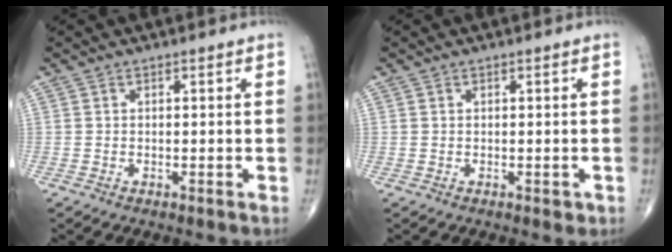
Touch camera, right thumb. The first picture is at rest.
{"total": 0.9, "force": [-0.3, 0.6, 0.7], "torque": [-0.002, 0.000, -0.004]}